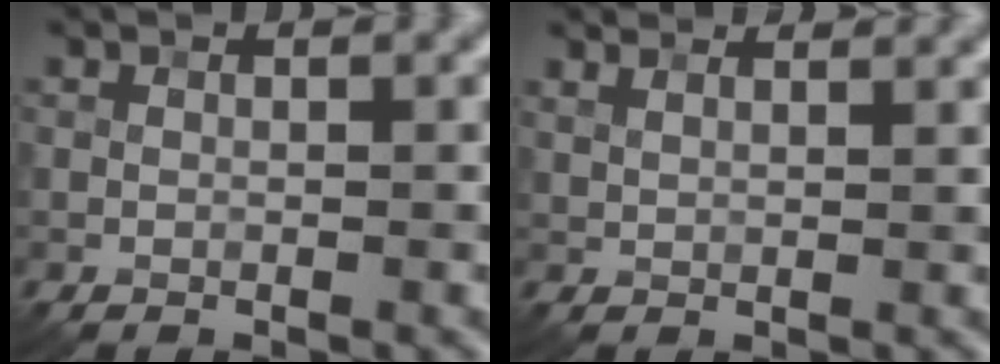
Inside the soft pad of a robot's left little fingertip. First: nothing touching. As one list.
[{"total": 6.3, "force": [5.1, 2.3, 2.8], "torque": [-0.059, 0.028, 0.078]}]